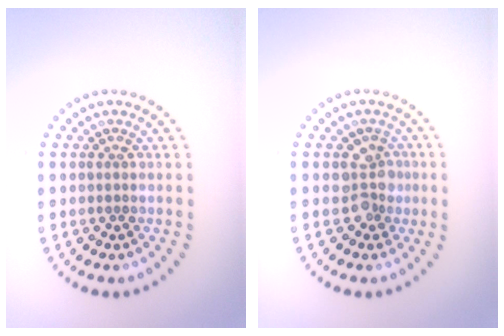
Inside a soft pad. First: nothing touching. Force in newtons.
{"total": 2.6, "press": 2.2, "slide": 1.4}